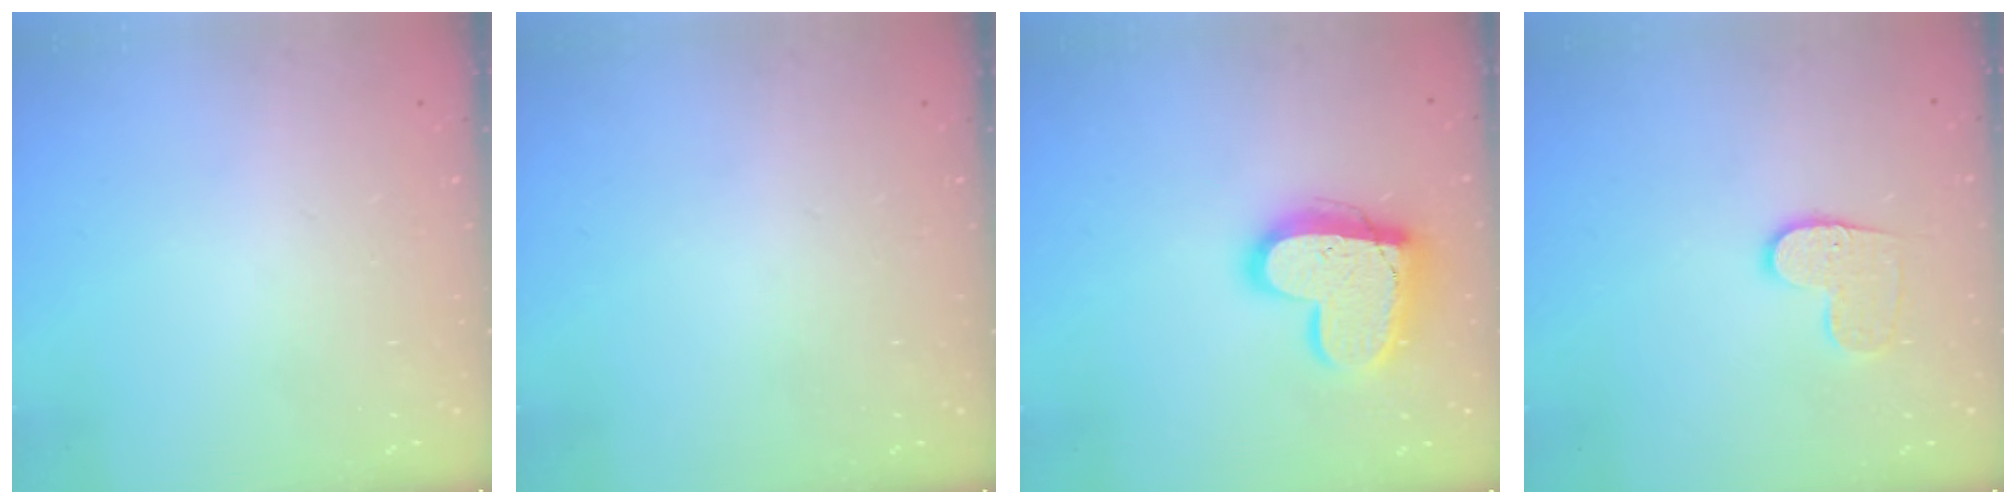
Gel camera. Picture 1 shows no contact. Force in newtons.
{"total": 0.0}
{"total": 16.8, "press": 16.7, "slide": 1.5}
{"total": 9.2, "press": 9.2, "slide": 0.3}